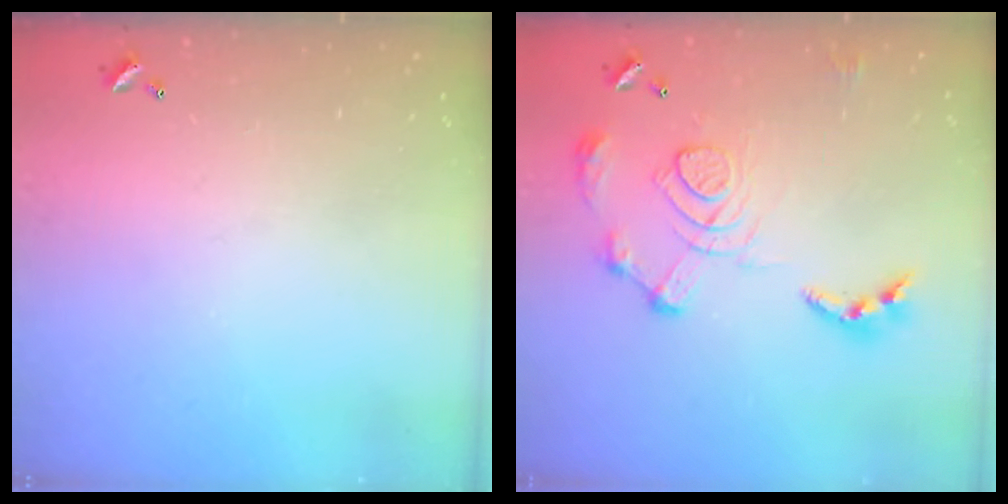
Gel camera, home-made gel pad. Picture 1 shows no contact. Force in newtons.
{"total": 13.9, "press": 13.8, "slide": 1.5}